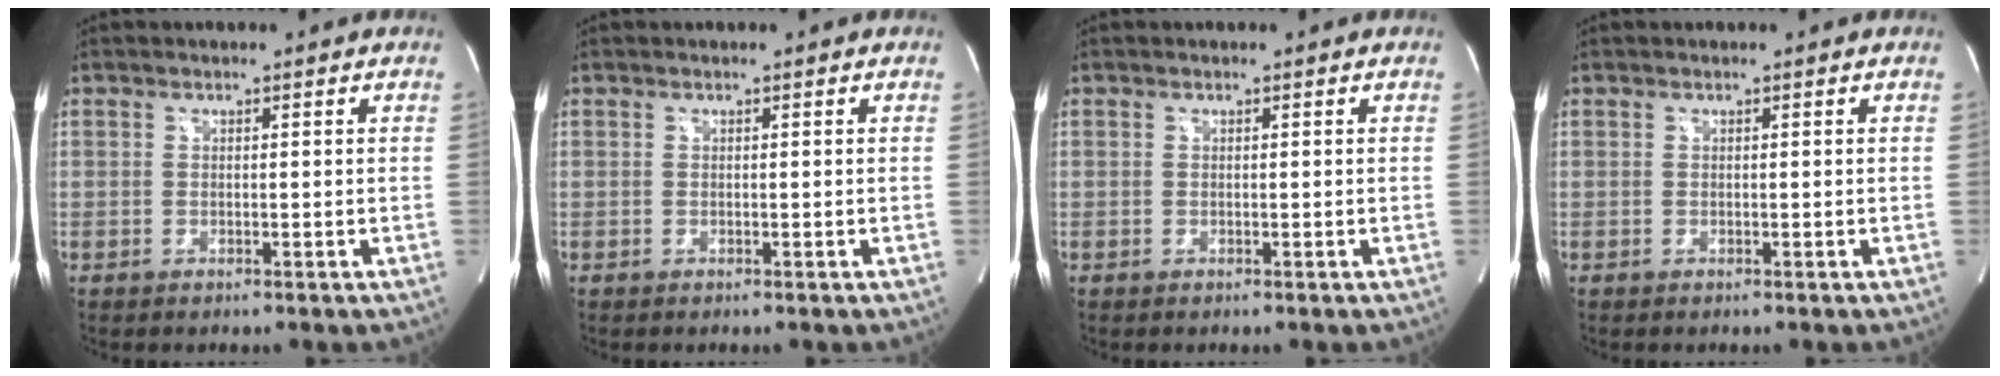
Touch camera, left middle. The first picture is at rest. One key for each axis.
{"total": 0.0}
{"total": 0.0}
{"total": 0.0}